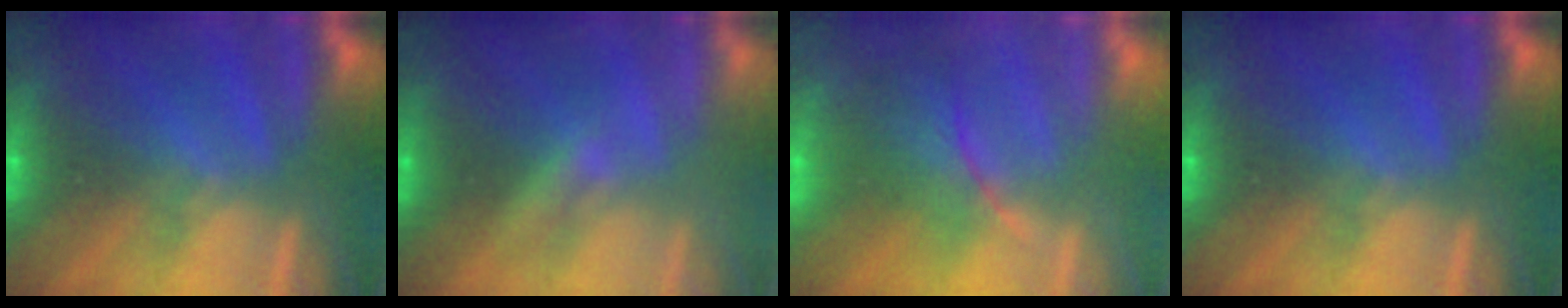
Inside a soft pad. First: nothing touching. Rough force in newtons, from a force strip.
{"total": 2.1}
{"total": 2.3}
{"total": 0.0}